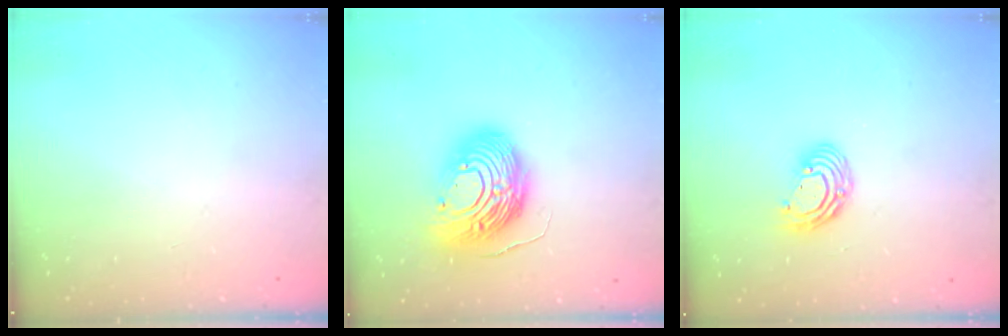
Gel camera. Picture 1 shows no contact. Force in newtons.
{"total": 17.4, "press": 17.3, "slide": 1.8}
{"total": 8.7, "press": 8.6, "slide": 1.2}